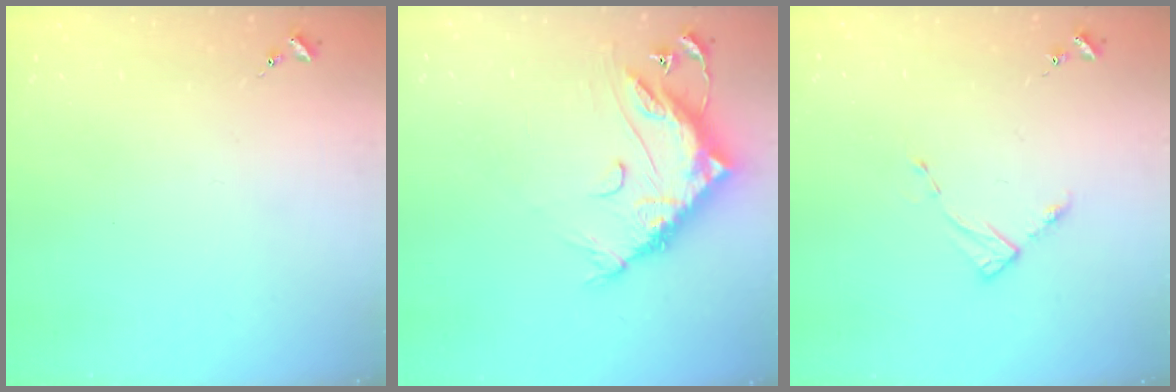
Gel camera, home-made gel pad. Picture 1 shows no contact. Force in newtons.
{"total": 15.2, "press": 15.2, "slide": 1.0}
{"total": 2.8, "press": 2.8, "slide": 0.4}